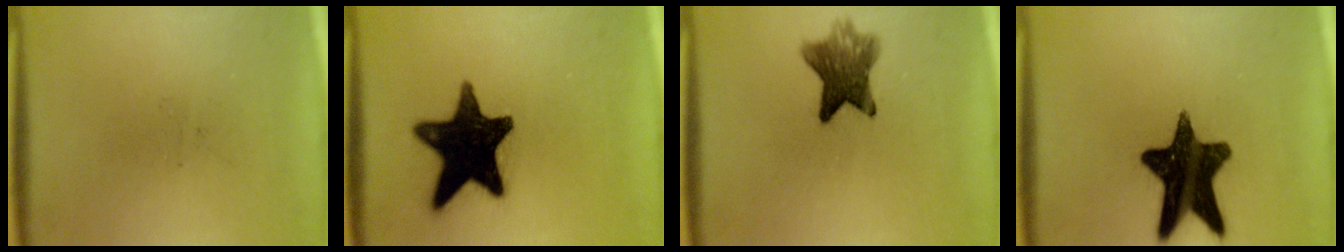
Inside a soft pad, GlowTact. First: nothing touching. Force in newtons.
{"total": 17.7}
{"total": 7.0}
{"total": 16.2}